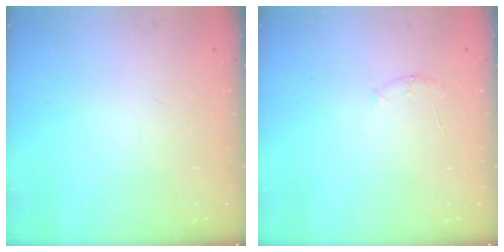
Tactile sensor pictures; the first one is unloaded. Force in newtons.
{"total": 4.7, "press": 4.4, "slide": 1.8}